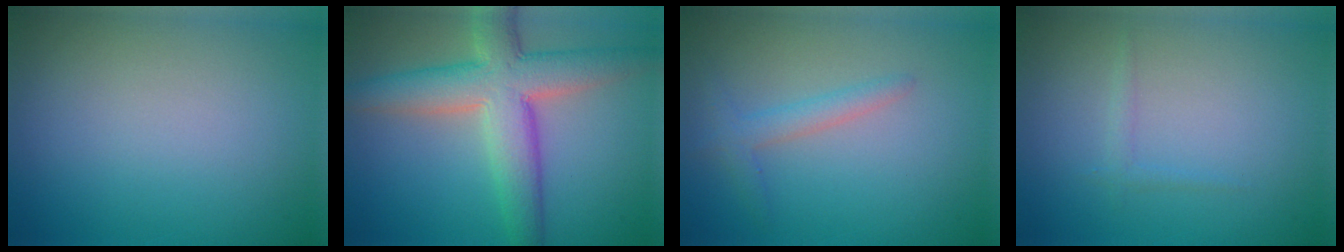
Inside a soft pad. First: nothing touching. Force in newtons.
{"total": 7.9, "press": 7.8, "slide": 0.4}
{"total": 2.0, "press": 2.0, "slide": 0.1}
{"total": 0.8, "press": 0.8, "slide": 0.1}